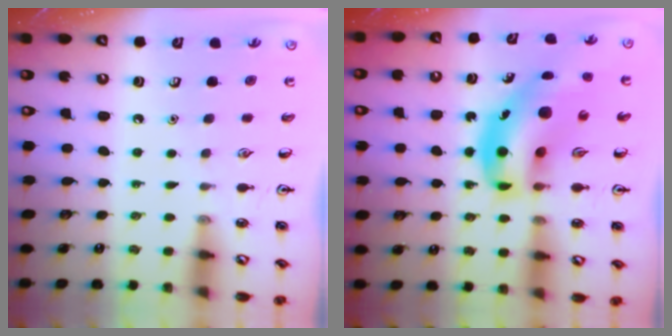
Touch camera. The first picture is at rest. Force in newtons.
{"total": 14.2, "press": 13.6, "slide": 3.8}